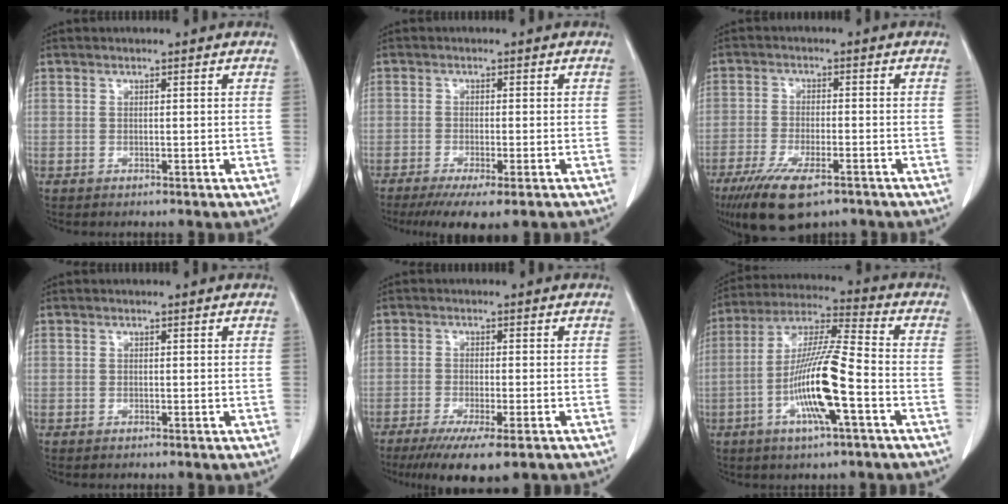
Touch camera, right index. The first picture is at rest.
{"total": 7.8, "force": [-5.6, 1.1, 5.3], "torque": [-0.077, -0.019, -0.085]}
{"total": 10.4, "force": [-7.0, 3.1, 7.1], "torque": [-0.128, -0.020, -0.114]}
{"total": 0.0}
{"total": 10.0, "force": [-7.1, 1.5, 6.9], "torque": [-0.100, -0.022, -0.108]}
{"total": 14.1, "force": [-4.5, 0.8, 13.4], "torque": [-0.264, -0.001, -0.088]}